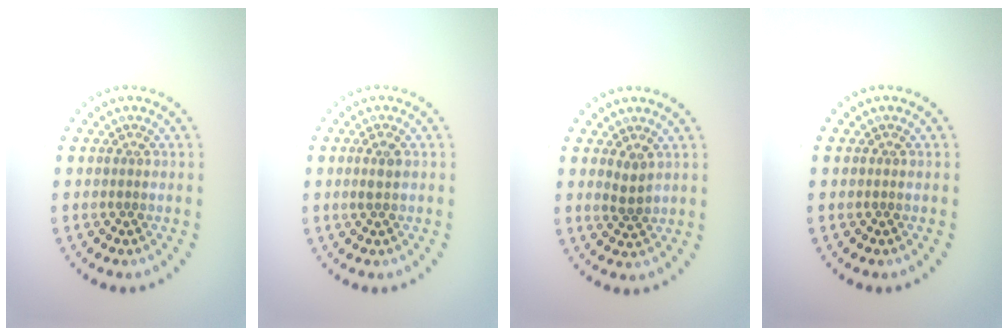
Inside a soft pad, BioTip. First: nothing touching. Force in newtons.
{"total": 1.3, "press": 1.2, "slide": 0.4}
{"total": 1.4, "press": 1.3, "slide": 0.5}
{"total": 0.0}